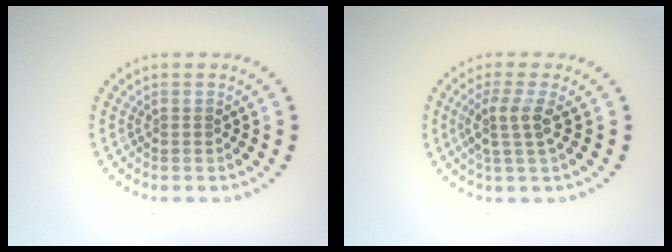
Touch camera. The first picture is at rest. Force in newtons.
{"total": 2.6, "press": 2.0, "slide": 1.7}